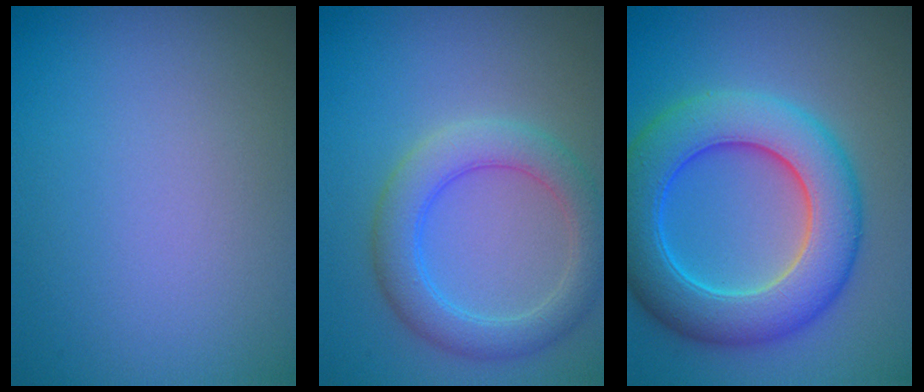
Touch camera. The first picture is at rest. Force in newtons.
{"total": 4.5, "press": 4.5, "slide": 0.2}
{"total": 9.0, "press": 9.0, "slide": 0.3}